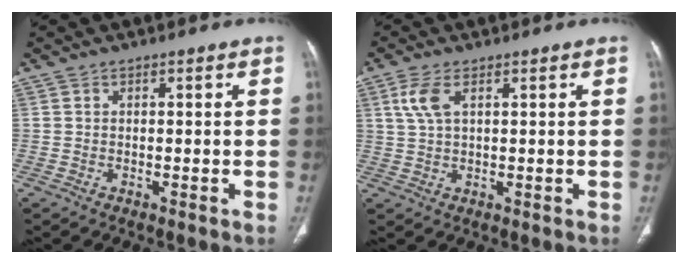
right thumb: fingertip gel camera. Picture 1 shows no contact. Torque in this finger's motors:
{"motor_torque": [-0.52, 0.58, 0.15, -0.10, 0.09]}